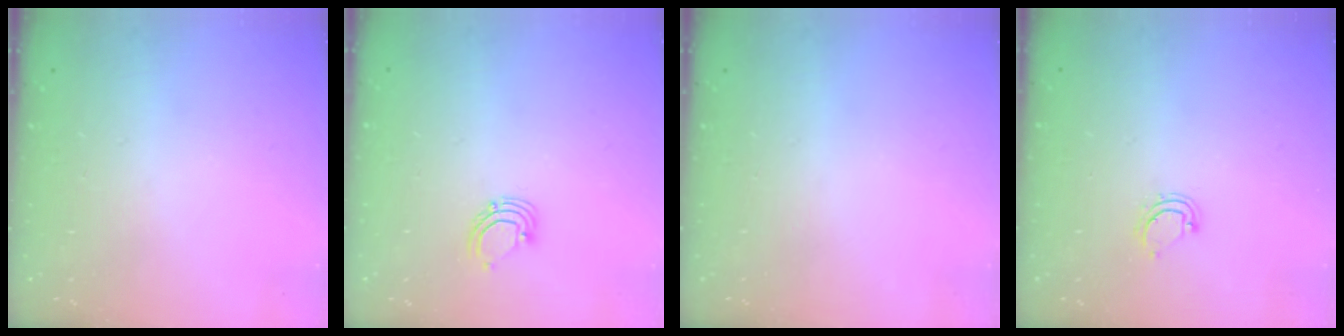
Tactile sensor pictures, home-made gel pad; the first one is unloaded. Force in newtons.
{"total": 3.5, "press": 3.5, "slide": 0.2}
{"total": 0.0}
{"total": 4.2, "press": 4.2, "slide": 0.4}